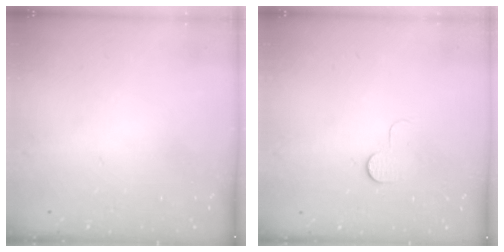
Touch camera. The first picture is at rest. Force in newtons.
{"total": 5.3, "press": 5.3, "slide": 0.5}